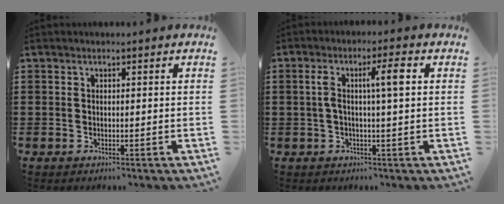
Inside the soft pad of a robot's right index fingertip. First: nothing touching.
{"total": 5.3, "force": [0.8, 0.7, 5.2], "torque": [-0.099, 0.005, 0.007]}